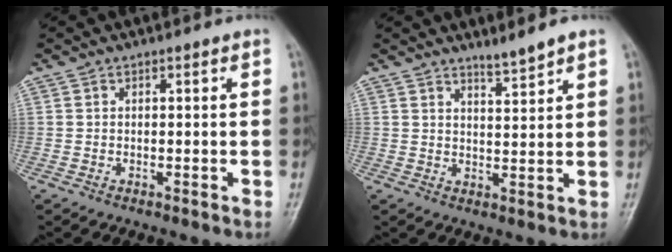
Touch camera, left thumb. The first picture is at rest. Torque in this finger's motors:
{"motor_torque": [0.67, -0.10, 0.47, -0.48, 0.03]}